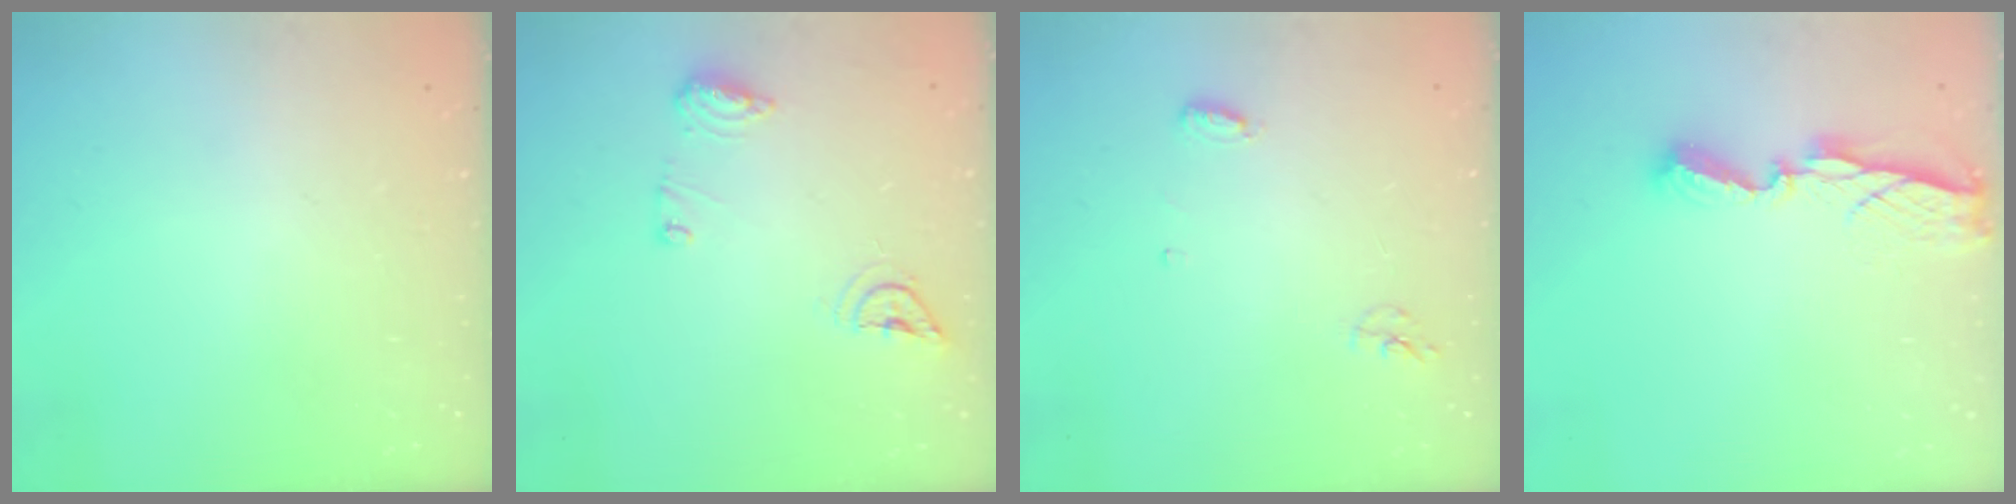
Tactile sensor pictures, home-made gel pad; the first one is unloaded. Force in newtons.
{"total": 8.5, "press": 8.5, "slide": 0.1}
{"total": 5.4, "press": 5.3, "slide": 1.1}
{"total": 6.7, "press": 6.7, "slide": 0.2}